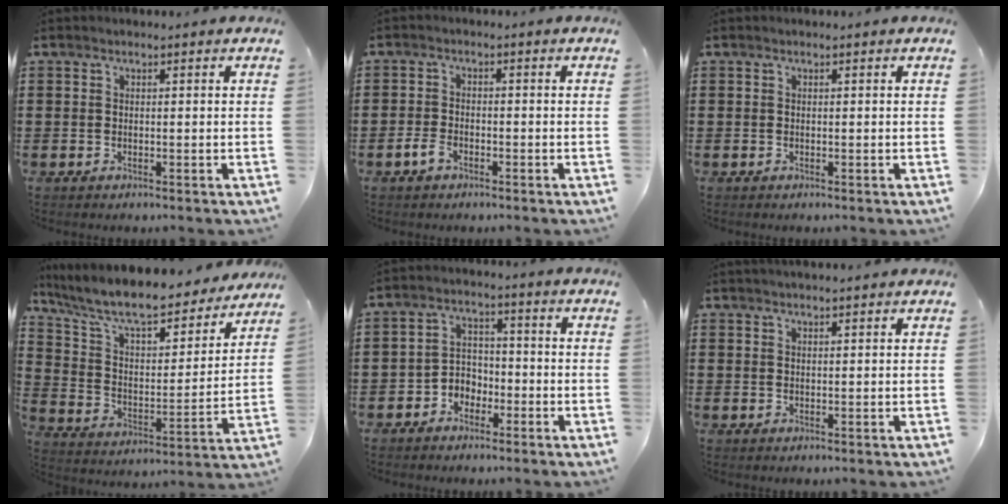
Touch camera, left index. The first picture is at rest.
{"total": 2.6, "force": [-1.6, 1.3, 1.6], "torque": [-0.037, 0.003, -0.033]}
{"total": 0.0}
{"total": 9.5, "force": [8.4, 1.5, 4.3], "torque": [-0.120, -0.063, 0.143]}
{"total": 3.6, "force": [-2.6, 2.3, 0.9], "torque": [-0.025, 0.008, -0.057]}
{"total": 1.2, "force": [1.1, -0.1, 0.4], "torque": [-0.009, -0.001, 0.022]}